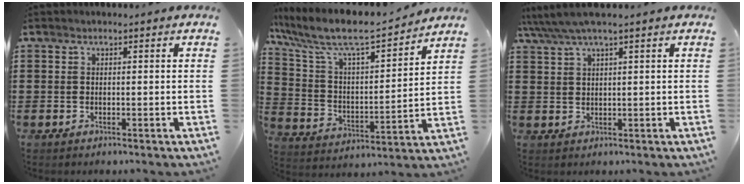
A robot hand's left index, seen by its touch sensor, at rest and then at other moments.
{"total": 9.0, "force": [7.6, 1.6, 4.4], "torque": [-0.122, -0.051, 0.125]}
{"total": 3.1, "force": [2.1, 0.2, 2.3], "torque": [-0.049, 0.002, 0.037]}